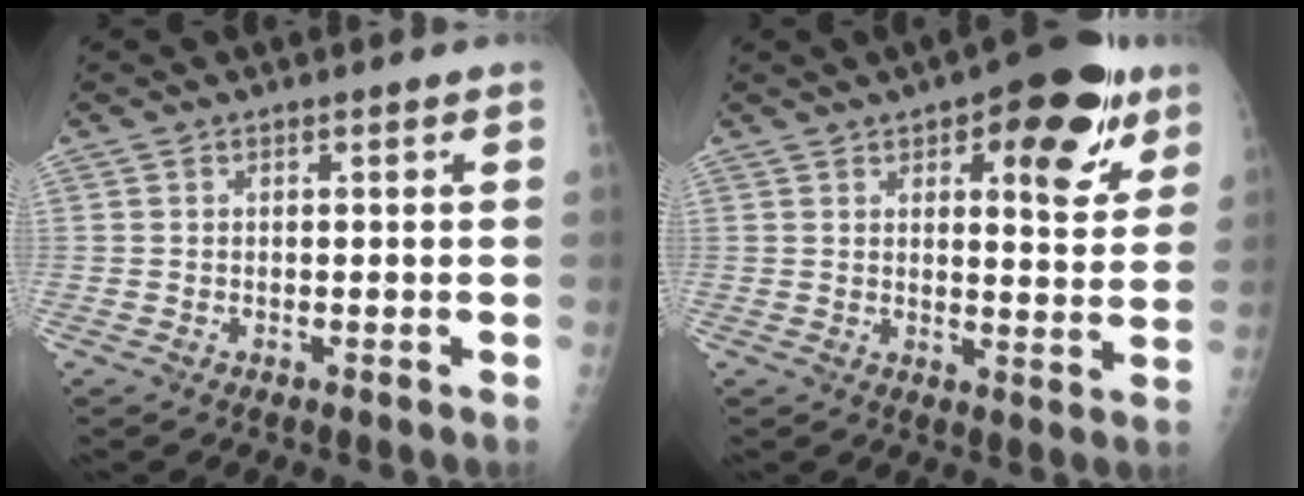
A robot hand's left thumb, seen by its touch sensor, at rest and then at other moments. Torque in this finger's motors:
{"motor_torque": [0.29, 0.33, 0.06, -0.10, 0.08]}